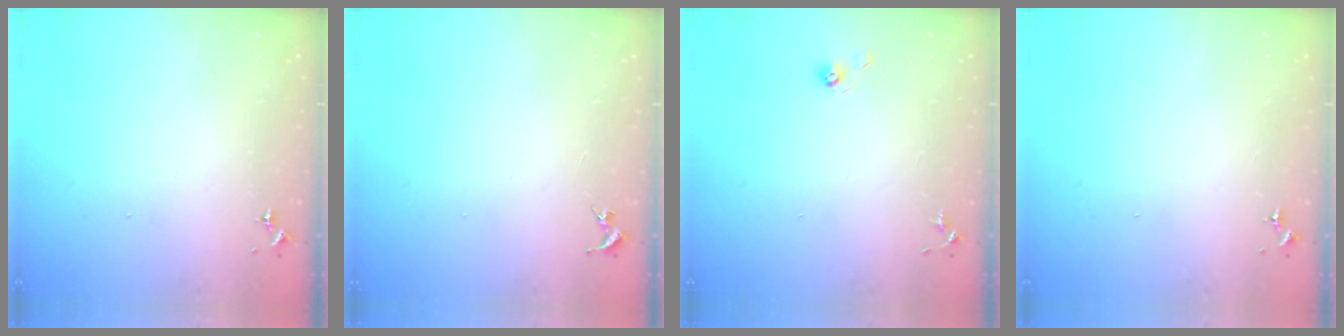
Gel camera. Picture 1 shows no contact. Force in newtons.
{"total": 0.0}
{"total": 4.7, "press": 4.4, "slide": 1.5}
{"total": 0.0}